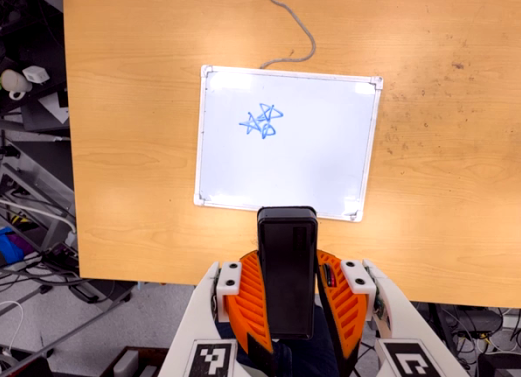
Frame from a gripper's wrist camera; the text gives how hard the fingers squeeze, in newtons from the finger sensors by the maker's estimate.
{"total": 10.1, "left": 8.1, "right": 12.2}